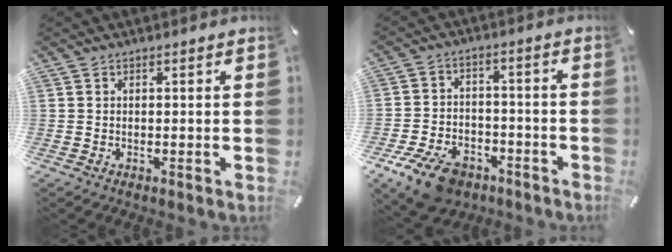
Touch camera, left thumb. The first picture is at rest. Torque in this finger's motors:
{"motor_torque": [1.02, 1.92, 0.47, 0.43, 0.16]}